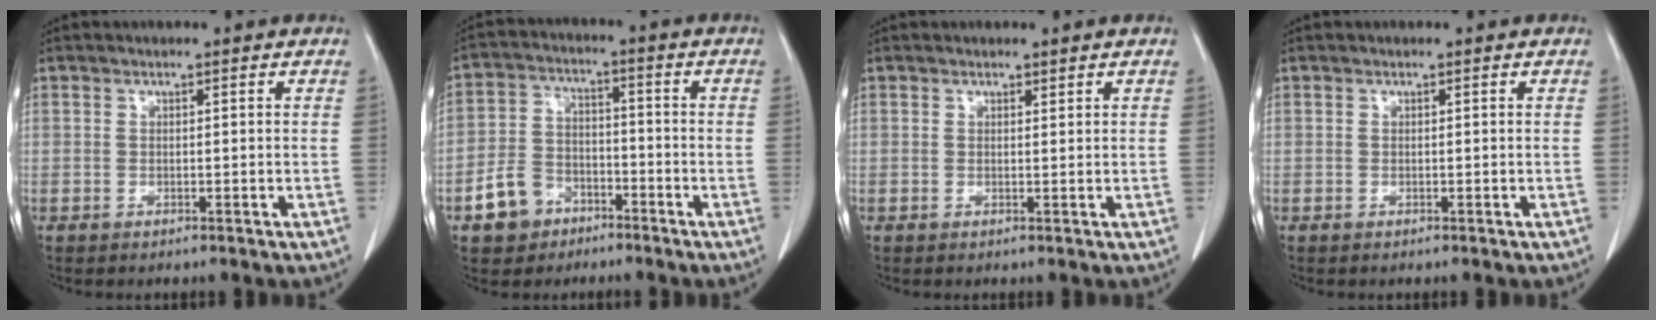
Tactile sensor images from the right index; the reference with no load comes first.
{"total": 7.8, "force": [-4.4, 5.9, 2.7], "torque": [-0.064, 0.017, -0.072]}
{"total": 0.6, "force": [0.6, 0.1, 0.1], "torque": [-0.005, -0.003, 0.009]}
{"total": 0.0}